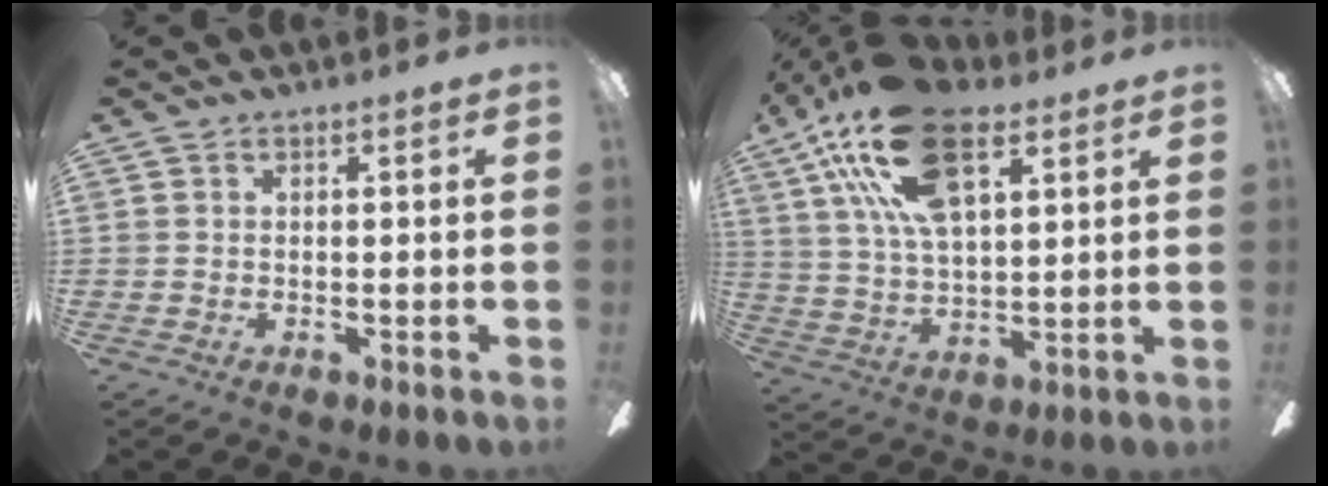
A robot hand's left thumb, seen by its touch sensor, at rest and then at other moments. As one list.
[{"total": 21.9, "force": [12.0, 10.6, 15.0], "torque": [-0.286, -0.034, 0.209]}]